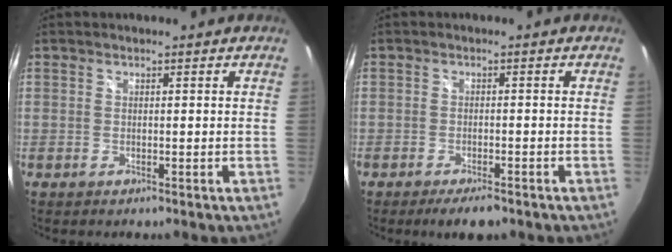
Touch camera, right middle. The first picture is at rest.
{"total": 4.6, "force": [-3.5, 1.3, 2.7], "torque": [-0.056, -0.009, -0.056]}